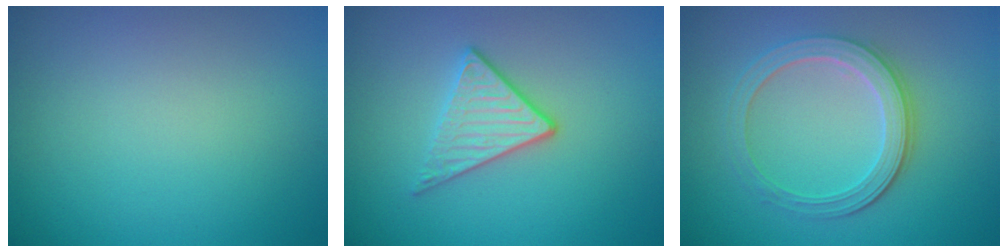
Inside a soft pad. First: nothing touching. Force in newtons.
{"total": 2.9, "press": 2.6, "slide": 1.4}
{"total": 3.9, "press": 3.4, "slide": 1.9}